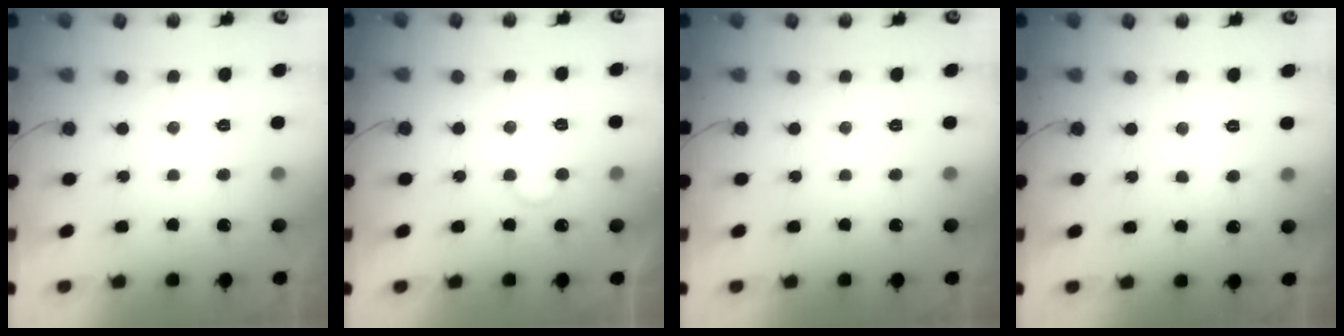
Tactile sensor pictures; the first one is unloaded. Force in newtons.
{"total": 6.2, "press": 6.2, "slide": 0.5}
{"total": 0.0}
{"total": 4.8, "press": 4.8, "slide": 0.4}